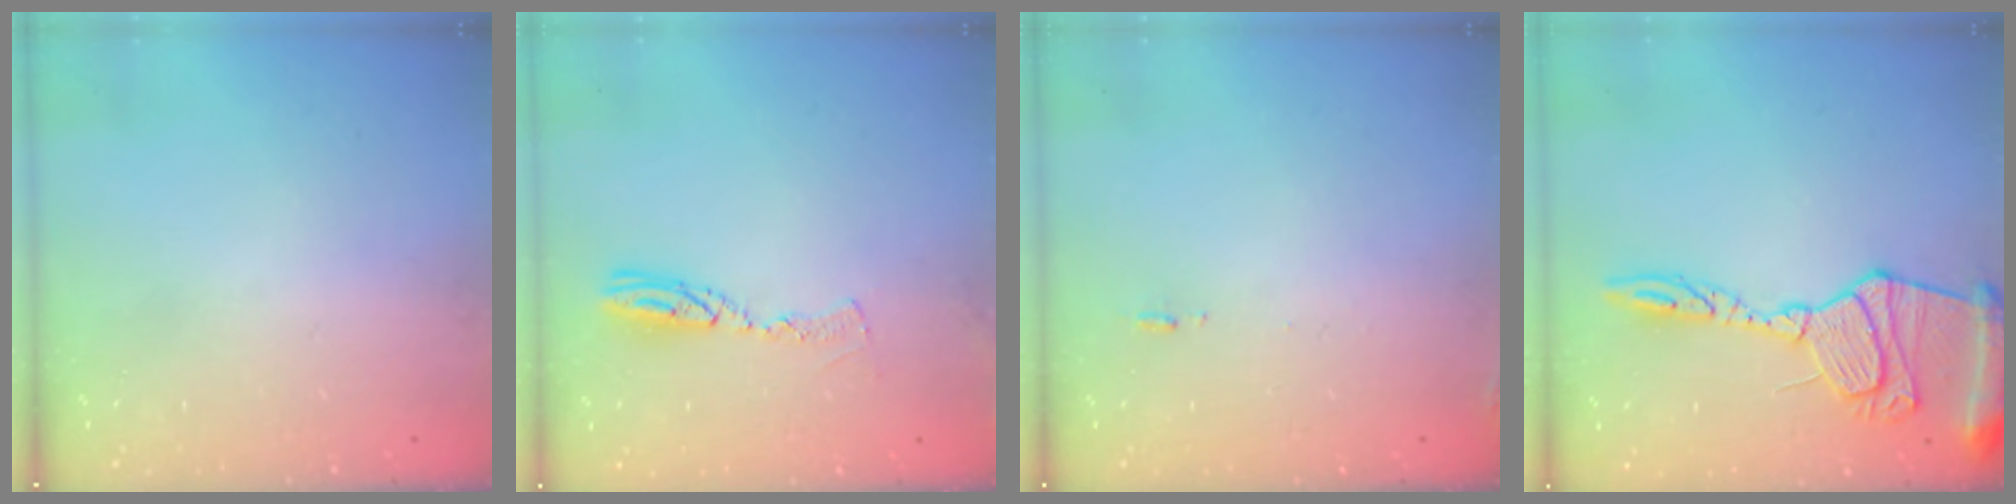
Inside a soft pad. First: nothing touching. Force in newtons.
{"total": 7.2, "press": 7.1, "slide": 0.6}
{"total": 6.6, "press": 6.3, "slide": 1.9}
{"total": 18.1, "press": 18.0, "slide": 1.6}